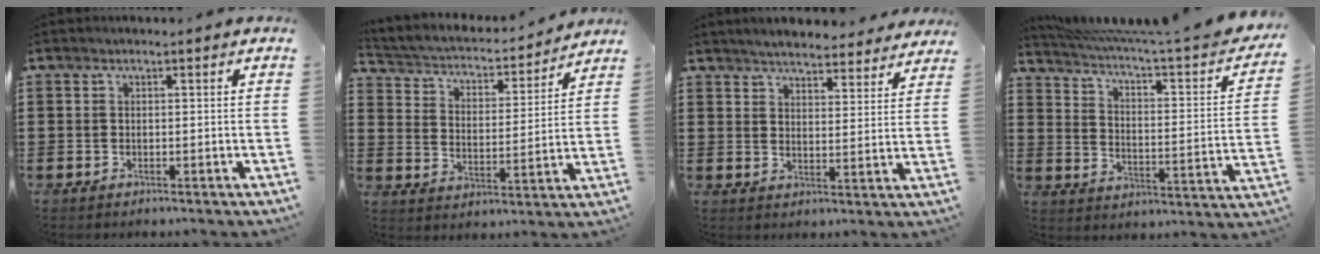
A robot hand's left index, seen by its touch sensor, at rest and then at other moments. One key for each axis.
{"total": 2.6, "fx": 2.4, "fy": 0.8, "fz": 0.5, "tx": -0.031, "ty": -0.026, "tz": 0.029}
{"total": 4.5, "fx": 4.4, "fy": 0.1, "fz": 0.7, "tx": -0.033, "ty": -0.022, "tz": 0.078}
{"total": 4.0, "fx": 2.9, "fy": -0.2, "fz": 2.8, "tx": -0.070, "ty": -0.036, "tz": 0.039}